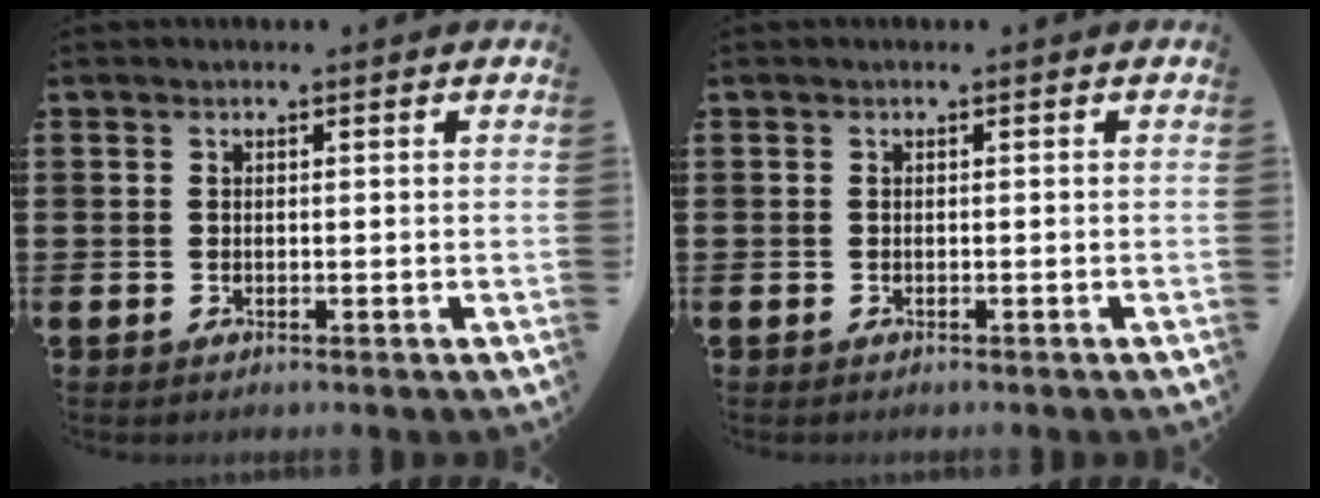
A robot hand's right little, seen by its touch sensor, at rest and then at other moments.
{"total": 0.0}